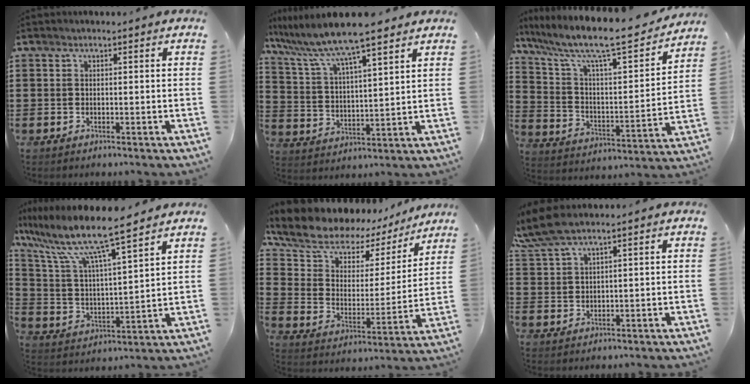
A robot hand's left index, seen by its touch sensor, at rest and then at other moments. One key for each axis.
{"total": 8.3, "fx": 7.1, "fy": -0.1, "fz": 4.3, "tx": -0.113, "ty": -0.039, "tz": 0.115}
{"total": 10.4, "fx": 8.6, "fy": 1.4, "fz": 5.7, "tx": -0.141, "ty": -0.063, "tz": 0.138}
{"total": 10.0, "fx": 8.4, "fy": 0.3, "fz": 5.5, "tx": -0.141, "ty": -0.051, "tz": 0.138}
{"total": 9.2, "fx": 7.4, "fy": 4.6, "fz": 3.1, "tx": -0.096, "ty": -0.044, "tz": 0.127}
{"total": 5.0, "fx": 3.8, "fy": 0.6, "fz": 3.3, "tx": -0.082, "ty": -0.005, "tz": 0.065}